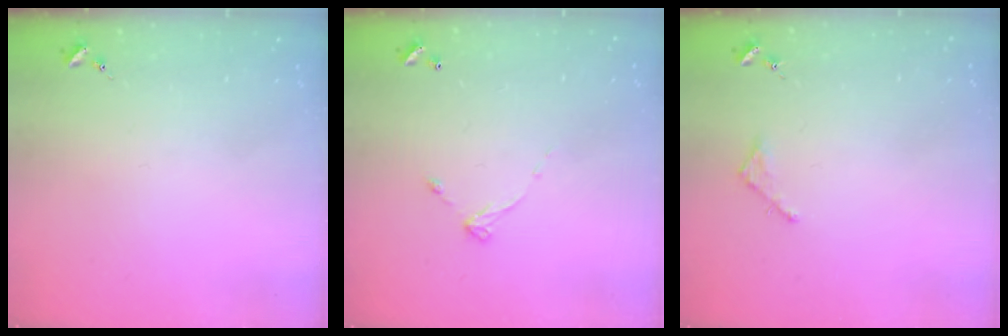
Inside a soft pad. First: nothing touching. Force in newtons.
{"total": 5.4, "press": 5.4, "slide": 0.3}
{"total": 2.5, "press": 2.5, "slide": 0.2}